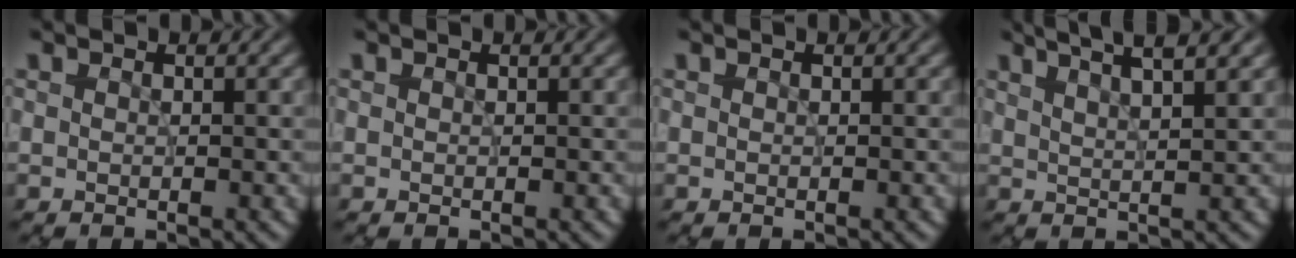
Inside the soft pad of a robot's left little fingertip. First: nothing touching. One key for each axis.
{"total": 0.0}
{"total": 0.0}
{"total": 6.3, "fx": 4.4, "fy": 1.6, "fz": 4.2, "tx": -0.033, "ty": 0.031, "tz": 0.035}